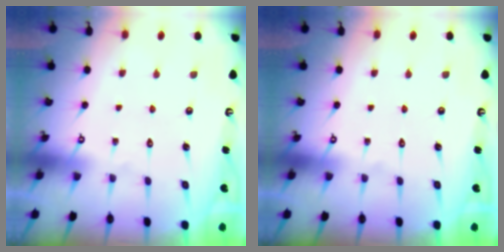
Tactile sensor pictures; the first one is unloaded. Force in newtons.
{"total": 0.0}